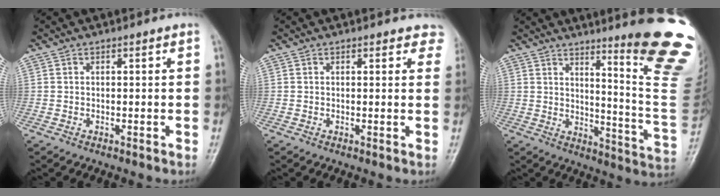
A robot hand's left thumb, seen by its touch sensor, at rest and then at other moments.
{"total": 3.7, "force": [3.1, 1.8, 1.1], "torque": [0.023, -0.009, 0.017]}
{"total": 21.5, "force": [13.6, 1.8, 16.5], "torque": [-0.184, -0.111, 0.177]}